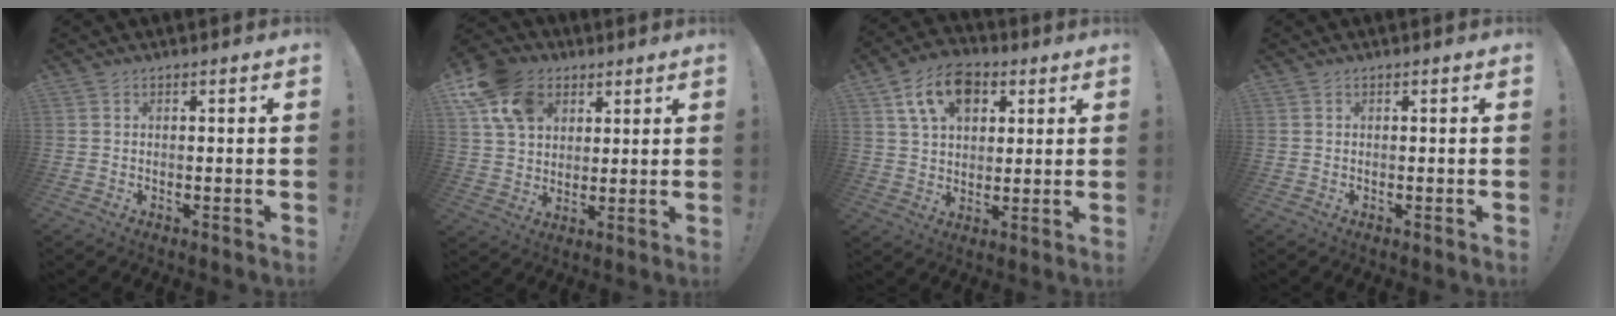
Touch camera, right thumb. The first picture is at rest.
{"total": 14.1, "force": [6.5, 10.5, 6.7], "torque": [-0.114, -0.022, 0.133]}
{"total": 13.1, "force": [5.7, 9.1, 7.6], "torque": [-0.126, -0.004, 0.109]}
{"total": 0.0}